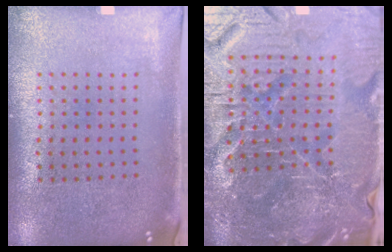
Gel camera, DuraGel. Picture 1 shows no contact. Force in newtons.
{"total": 6.5, "press": 5.9, "slide": 2.5}